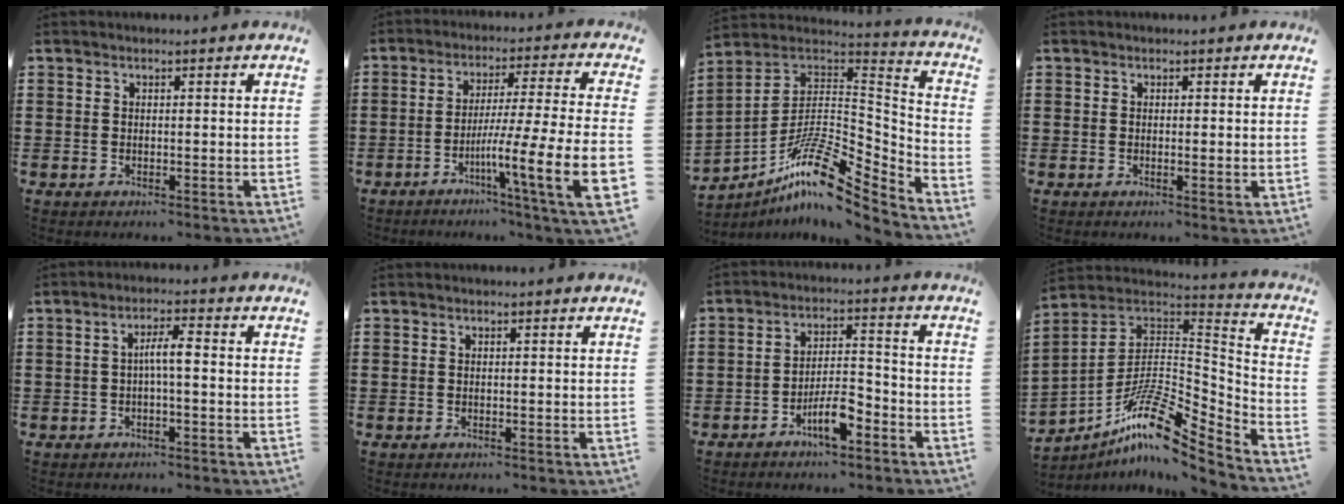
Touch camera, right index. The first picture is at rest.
{"total": 10.4, "force": [-4.1, 0.0, 9.5], "torque": [-0.166, -0.026, -0.085]}
{"total": 12.9, "force": [-7.9, 4.3, 9.3], "torque": [-0.168, -0.002, -0.153]}
{"total": 0.5, "force": [0.2, 0.1, 0.5], "torque": [-0.011, 0.000, 0.003]}
{"total": 3.6, "force": [-0.3, 0.6, 3.5], "torque": [-0.065, 0.007, -0.009]}
{"total": 0.0}
{"total": 6.3, "force": [-3.9, 1.9, 4.5], "torque": [-0.086, 0.008, -0.073]}
{"total": 12.2, "force": [-7.7, 3.8, 8.7], "torque": [-0.167, -0.005, -0.150]}